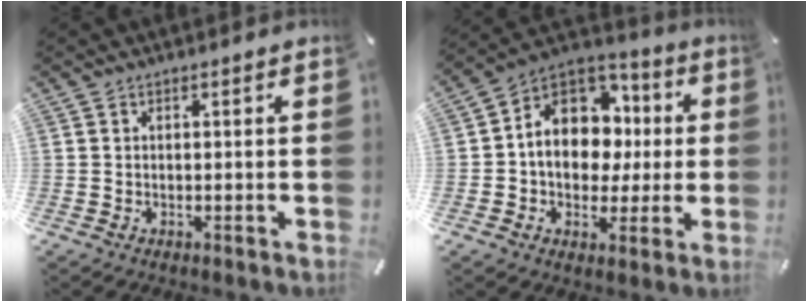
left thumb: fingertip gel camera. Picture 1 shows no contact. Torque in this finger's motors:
{"motor_torque": [2.18, 2.83, 1.13, -0.76, 0.19]}